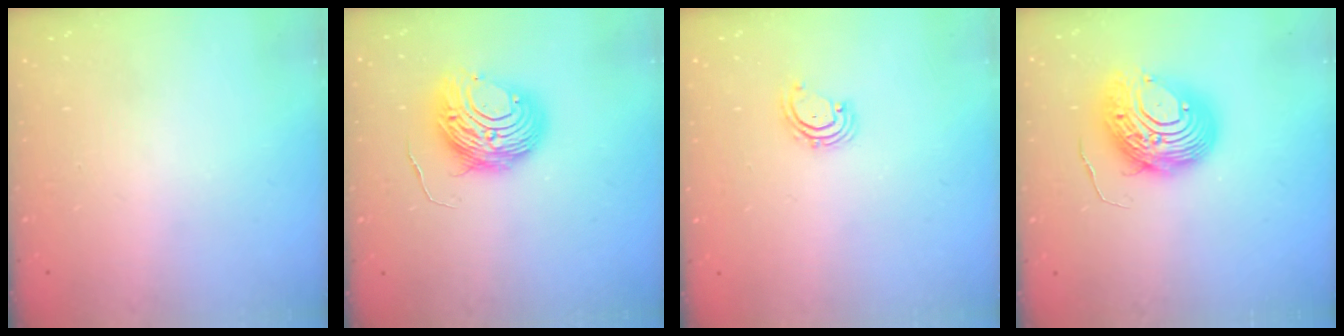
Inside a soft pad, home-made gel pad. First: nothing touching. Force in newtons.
{"total": 9.5, "press": 9.5, "slide": 0.8}
{"total": 2.8, "press": 2.8, "slide": 0.2}
{"total": 12.5, "press": 12.4, "slide": 1.3}